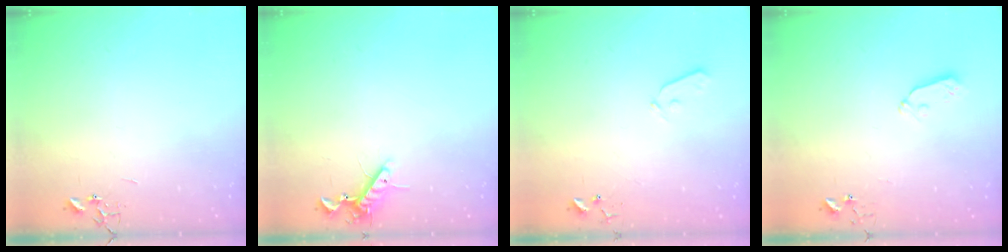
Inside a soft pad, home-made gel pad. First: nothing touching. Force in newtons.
{"total": 10.0, "press": 9.8, "slide": 1.5}
{"total": 3.7, "press": 3.6, "slide": 0.6}
{"total": 3.7, "press": 3.6, "slide": 0.5}